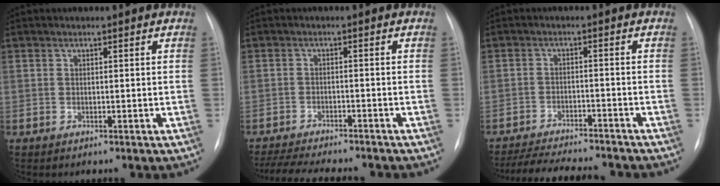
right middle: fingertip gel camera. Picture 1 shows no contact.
{"total": 13.2, "force": [-11.8, 2.2, 5.5], "torque": [-0.098, -0.012, -0.165]}
{"total": 13.4, "force": [-12.2, 1.9, 5.0], "torque": [-0.081, -0.008, -0.173]}